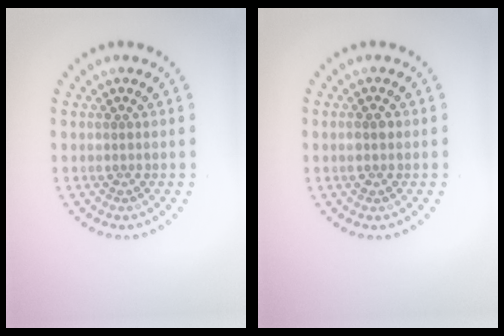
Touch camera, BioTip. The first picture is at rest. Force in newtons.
{"total": 1.4, "press": 1.4, "slide": 0.1}